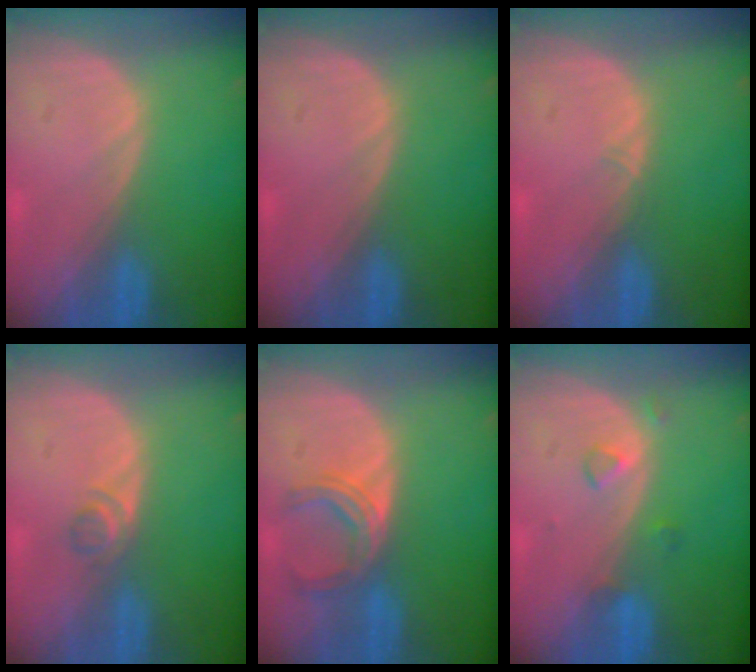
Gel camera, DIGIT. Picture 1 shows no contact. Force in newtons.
{"total": 0.0}
{"total": 0.6, "press": 0.5, "slide": 0.4}
{"total": 1.9, "press": 1.7, "slide": 0.8}
{"total": 4.9, "press": 4.6, "slide": 1.6}
{"total": 2.1, "press": 2.1, "slide": 0.1}